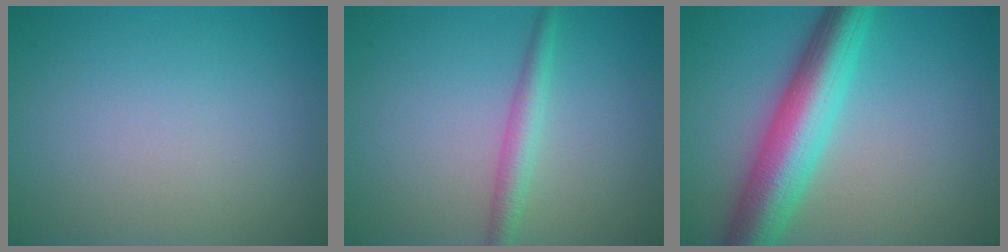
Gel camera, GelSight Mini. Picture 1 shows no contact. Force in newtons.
{"total": 2.2, "press": 2.2, "slide": 0.1}
{"total": 8.1, "press": 8.1, "slide": 0.5}